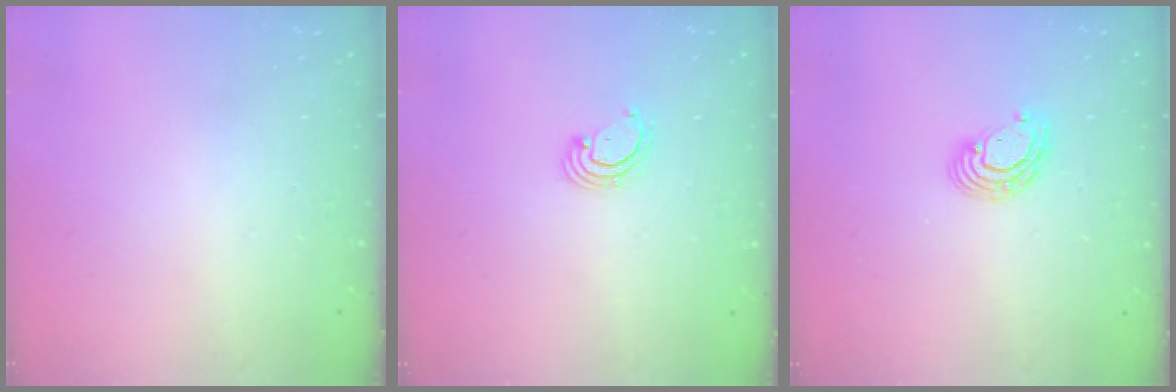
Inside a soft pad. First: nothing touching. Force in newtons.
{"total": 2.3, "press": 2.3, "slide": 0.1}
{"total": 6.7, "press": 6.7, "slide": 0.6}